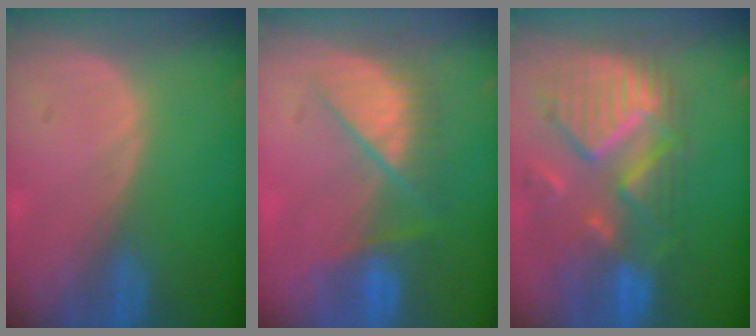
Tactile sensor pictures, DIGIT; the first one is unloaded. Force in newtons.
{"total": 7.2, "press": 7.2, "slide": 0.6}
{"total": 12.2, "press": 10.6, "slide": 6.0}